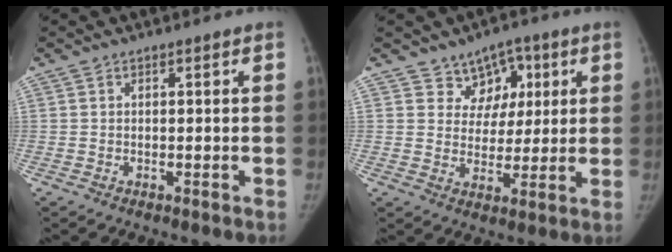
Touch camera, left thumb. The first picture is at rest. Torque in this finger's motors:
{"motor_torque": [-0.24, -0.28, 0.04, -0.04, -0.03]}